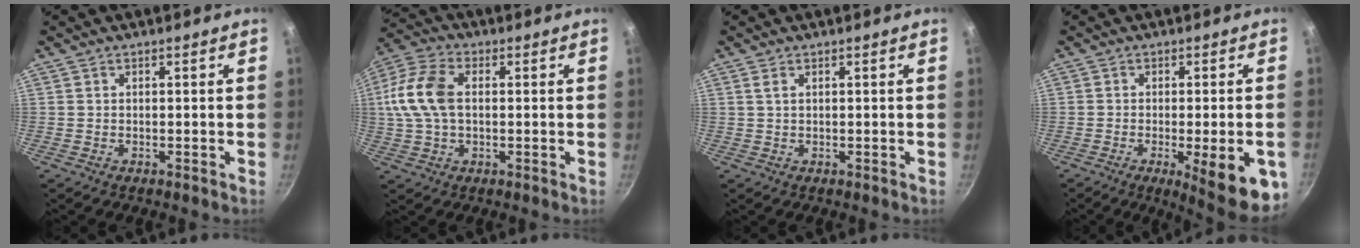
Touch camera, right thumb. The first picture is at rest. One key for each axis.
{"total": 12.6, "fx": 1.2, "fy": 7.7, "fz": 9.9, "tx": -0.198, "ty": 0.021, "tz": 0.010}
{"total": 0.9, "fx": 0.5, "fy": 0.4, "fz": 0.7, "tx": -0.014, "ty": 0.001, "tz": 0.010}
{"total": 12.5, "fx": -4.2, "fy": 3.0, "fz": 11.4, "tx": -0.131, "ty": 0.002, "tz": -0.050}